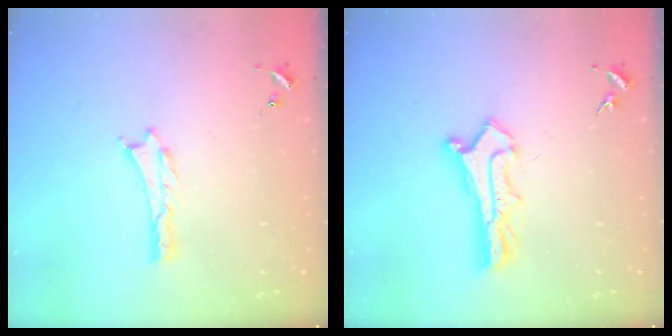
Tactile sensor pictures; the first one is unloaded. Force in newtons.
{"total": 2.6, "press": 2.6, "slide": 0.2}